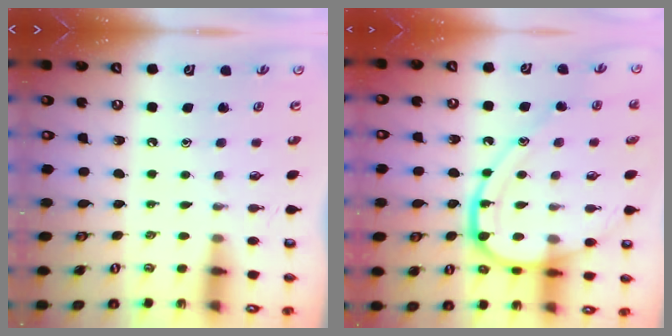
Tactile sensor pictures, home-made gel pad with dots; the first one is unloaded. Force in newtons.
{"total": 15.8, "press": 15.8, "slide": 1.5}